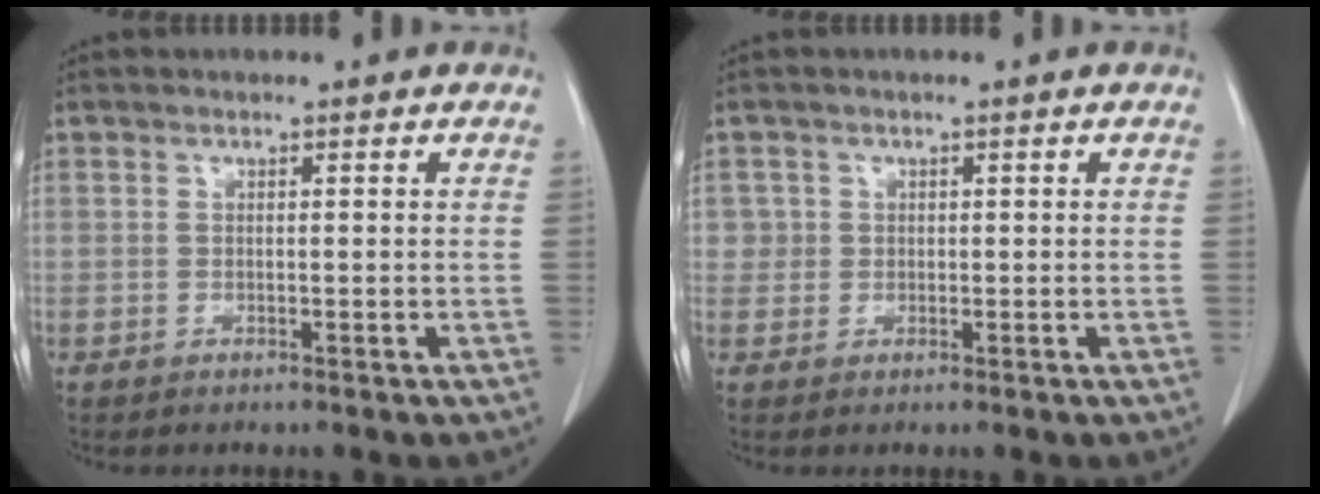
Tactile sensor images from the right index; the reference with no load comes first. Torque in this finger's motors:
{"motor_torque": [0.04, 0.00, 0.10, 0.00]}